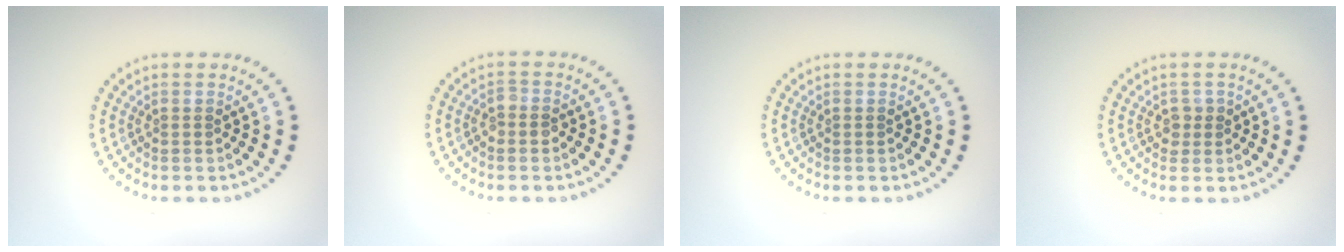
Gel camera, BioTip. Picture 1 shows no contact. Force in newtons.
{"total": 1.0, "press": 1.0, "slide": 0.4}
{"total": 0.0}
{"total": 1.4, "press": 1.2, "slide": 0.7}